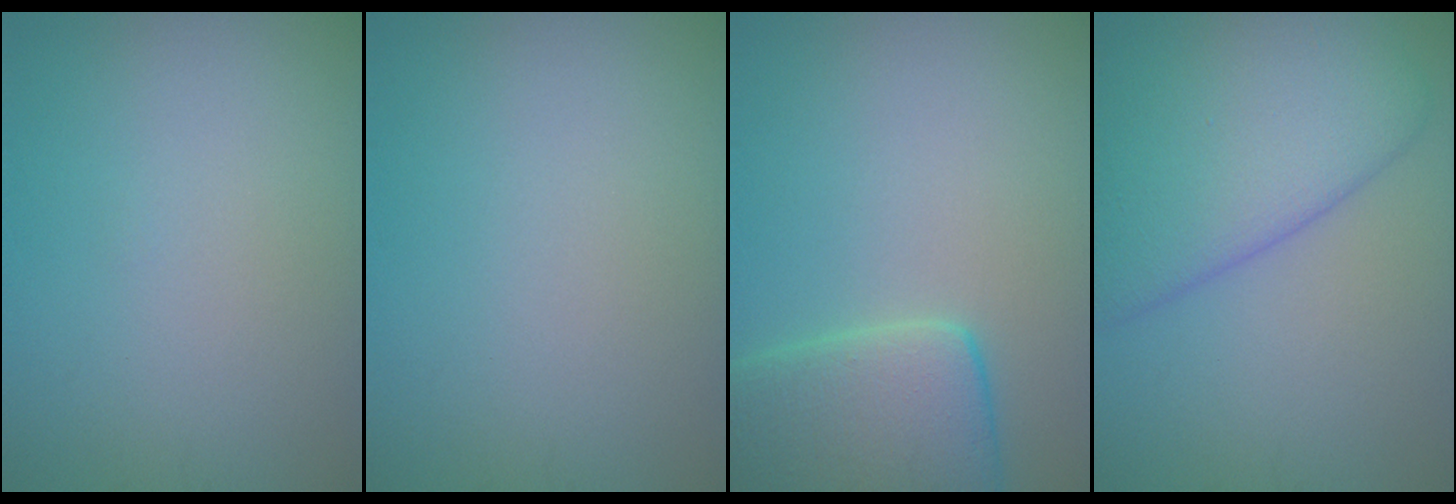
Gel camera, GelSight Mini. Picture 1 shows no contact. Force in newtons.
{"total": 0.0}
{"total": 6.6, "press": 6.6, "slide": 0.5}
{"total": 8.0, "press": 8.0, "slide": 0.3}